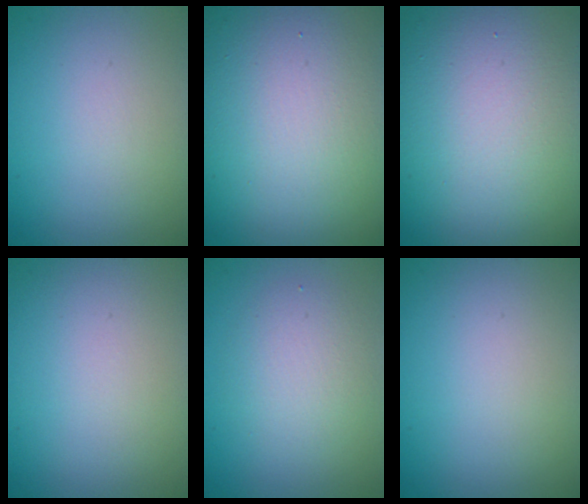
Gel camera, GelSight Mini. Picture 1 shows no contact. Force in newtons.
{"total": 19.7, "press": 19.7, "slide": 0.7}
{"total": 18.2, "press": 18.2, "slide": 1.2}
{"total": 0.0}
{"total": 2.9, "press": 2.9, "slide": 0.3}
{"total": 0.0}